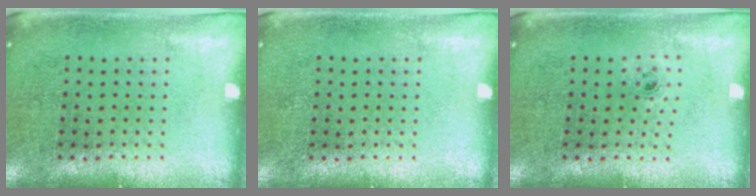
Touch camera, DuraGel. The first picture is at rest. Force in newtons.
{"total": 0.0}
{"total": 0.7, "press": 0.3, "slide": 0.6}